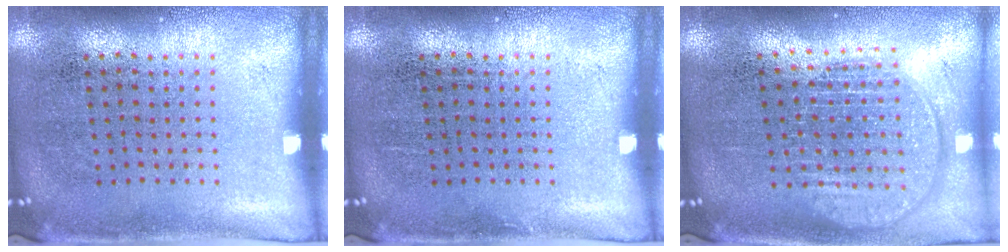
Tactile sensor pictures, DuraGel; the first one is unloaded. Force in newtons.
{"total": 0.0}
{"total": 1.9, "press": 1.6, "slide": 1.0}